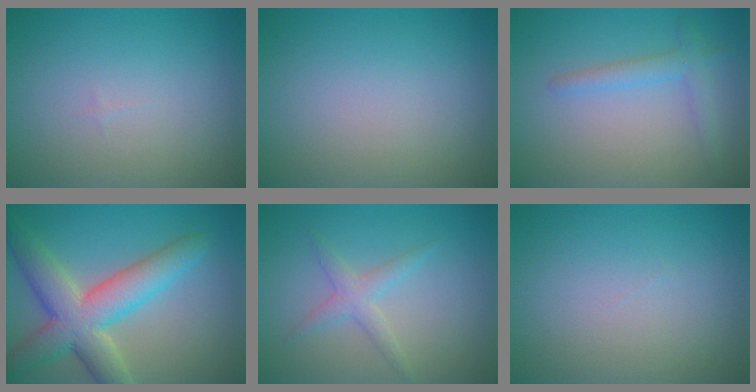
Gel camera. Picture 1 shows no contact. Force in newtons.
{"total": 0.0}
{"total": 2.2, "press": 2.2, "slide": 0.1}
{"total": 8.0, "press": 8.0, "slide": 0.4}
{"total": 2.0, "press": 2.0, "slide": 0.1}
{"total": 0.0}